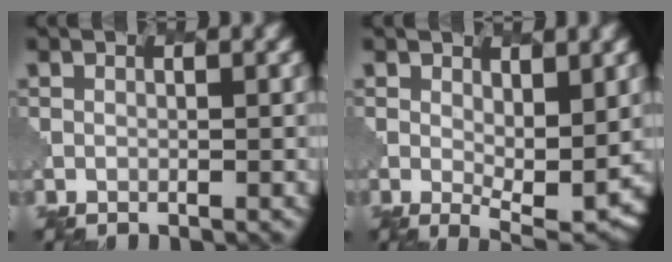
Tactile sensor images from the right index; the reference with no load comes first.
{"total": 4.5, "force": [0.7, 1.7, 4.1], "torque": [-0.065, -0.016, 0.018]}